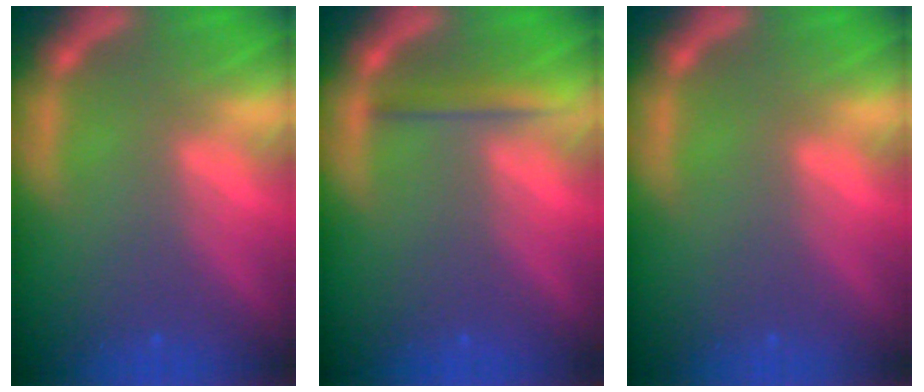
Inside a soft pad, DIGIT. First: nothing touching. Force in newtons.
{"total": 2.0}
{"total": 0.0}